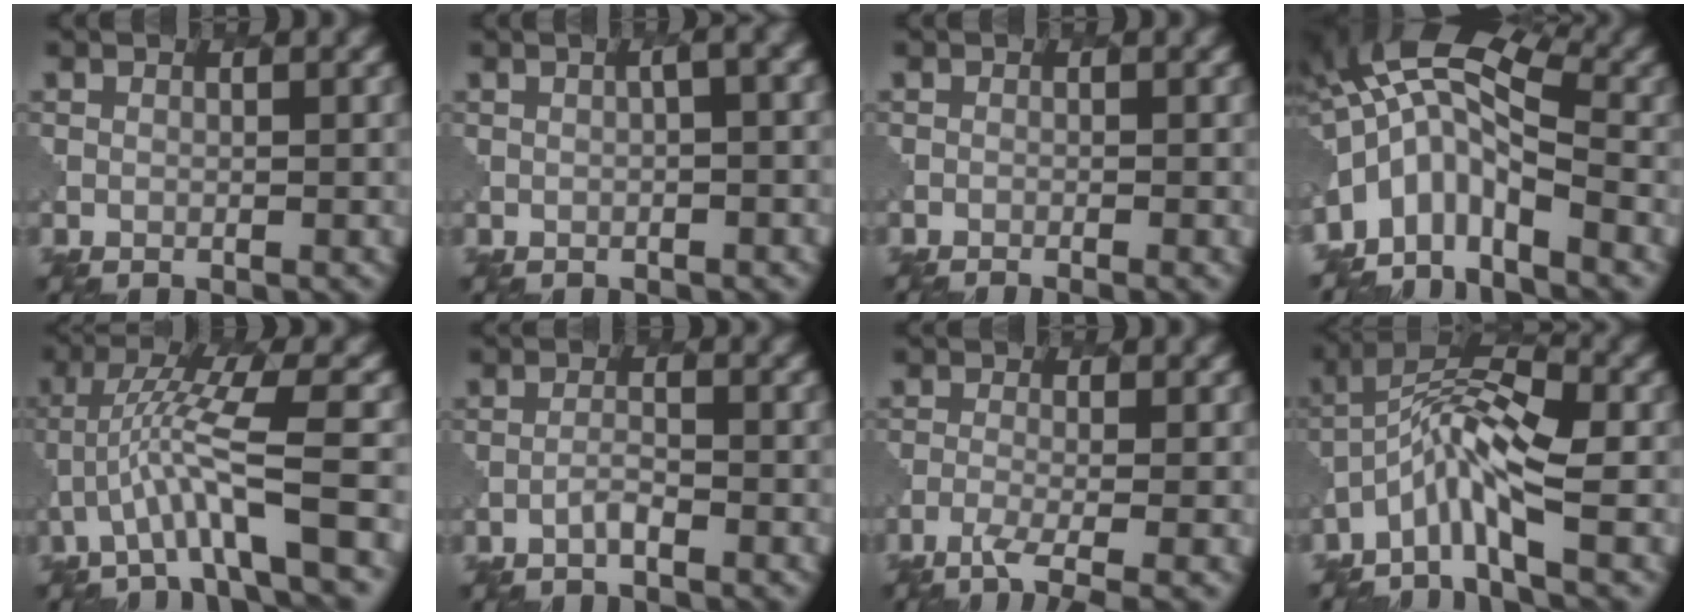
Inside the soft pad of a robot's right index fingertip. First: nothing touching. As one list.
[{"total": 2.9, "force": [0.0, 0.8, 2.7], "torque": [-0.027, 0.010, -0.003]}, {"total": 1.6, "force": [-1.0, 0.4, 1.1], "torque": [-0.004, 0.006, -0.016]}, {"total": 7.2, "force": [-2.7, 3.6, 5.7], "torque": [-0.100, 0.010, -0.068]}, {"total": 5.6, "force": [-2.0, 0.5, 5.1], "torque": [-0.109, 0.012, -0.036]}, {"total": 0.8, "force": [-0.5, 0.2, 0.6], "torque": [-0.013, 0.005, -0.012]}, {"total": 3.5, "force": [-1.7, 0.8, 2.9], "torque": [-0.048, -0.002, -0.041]}, {"total": 5.8, "force": [-2.5, 1.4, 5.1], "torque": [-0.098, 0.017, -0.057]}]